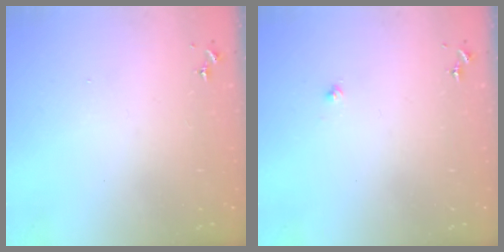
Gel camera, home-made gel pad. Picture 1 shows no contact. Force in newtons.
{"total": 2.1, "press": 2.1, "slide": 0.3}